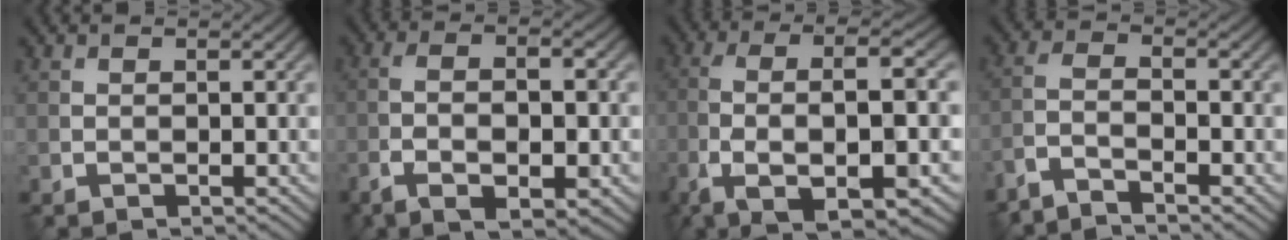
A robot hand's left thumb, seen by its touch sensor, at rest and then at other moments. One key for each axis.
{"total": 8.3, "fx": -3.4, "fy": 2.8, "fz": 7.1, "tx": -0.139, "ty": -0.012, "tz": -0.048}
{"total": 11.0, "fx": -3.5, "fy": 2.8, "fz": 10.0, "tx": -0.182, "ty": 0.009, "tz": -0.062}
{"total": 3.7, "fx": -3.3, "fy": 0.4, "fz": 1.7, "tx": -0.037, "ty": -0.002, "tz": -0.077}